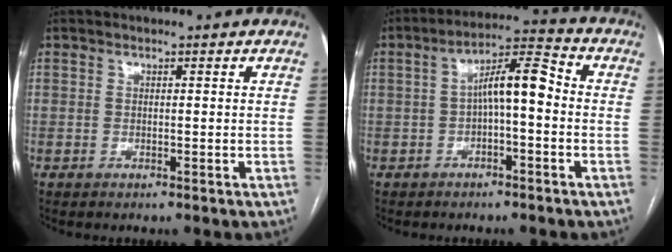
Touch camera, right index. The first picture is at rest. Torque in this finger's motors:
{"motor_torque": [1.22, -0.03, 0.46, 0.13]}